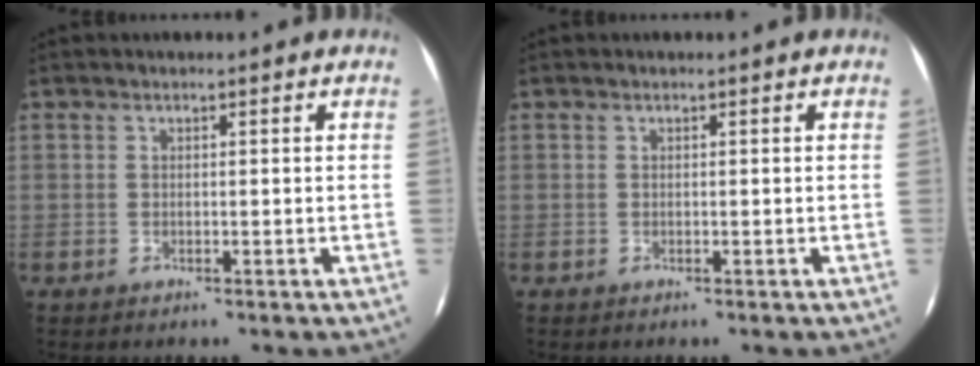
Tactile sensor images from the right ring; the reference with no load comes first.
{"total": 0.0}